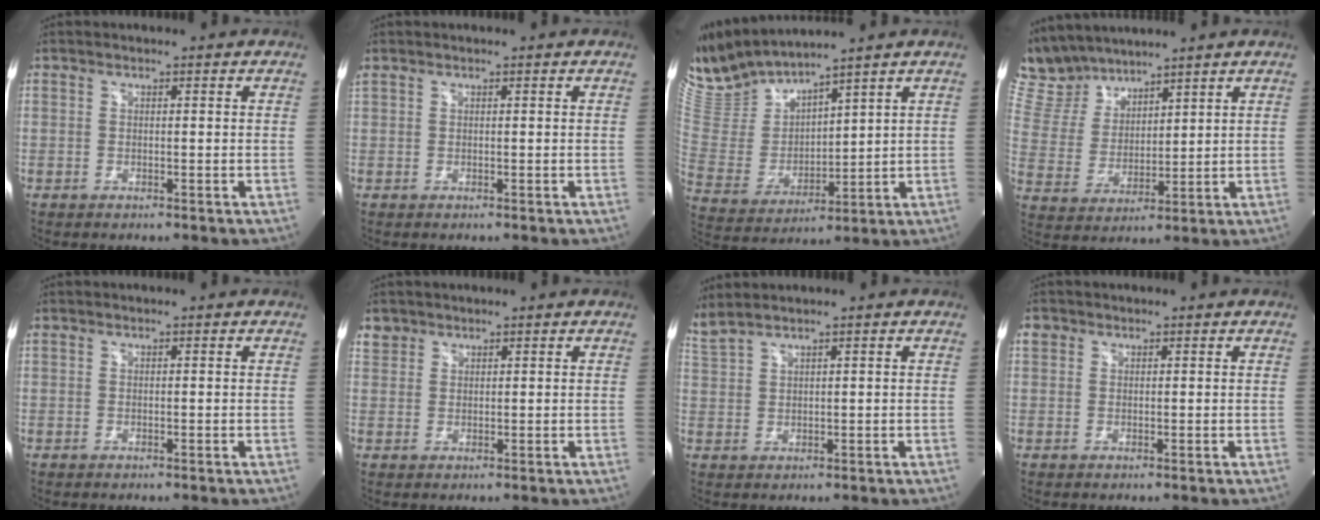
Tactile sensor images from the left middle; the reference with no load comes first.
{"total": 0.6, "force": [0.6, 0.2, 0.3], "torque": [-0.026, 0.021, 0.019]}
{"total": 11.5, "force": [11.0, 0.5, 3.5], "torque": [-0.094, -0.003, 0.239]}
{"total": 9.5, "force": [8.9, 3.0, 1.5], "torque": [-0.054, 0.017, 0.195]}
{"total": 0.0}
{"total": 2.1, "force": [1.6, 1.4, -0.2], "torque": [0.008, 0.007, 0.027]}
{"total": 4.0, "force": [3.5, -0.7, 1.7], "torque": [-0.058, 0.017, 0.083]}
{"total": 1.5, "force": [0.8, 1.2, 0.2], "torque": [0.000, 0.010, 0.011]}